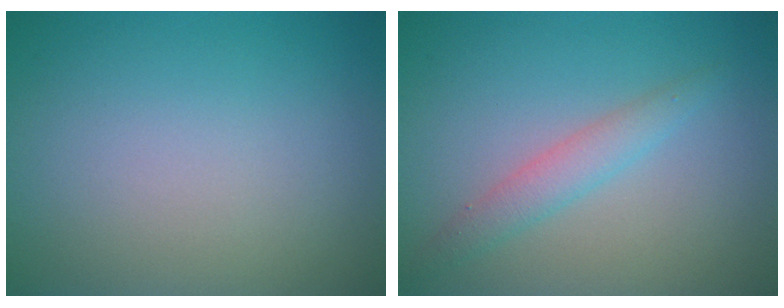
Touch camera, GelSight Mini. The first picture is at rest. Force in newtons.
{"total": 2.3, "press": 2.3, "slide": 0.0}